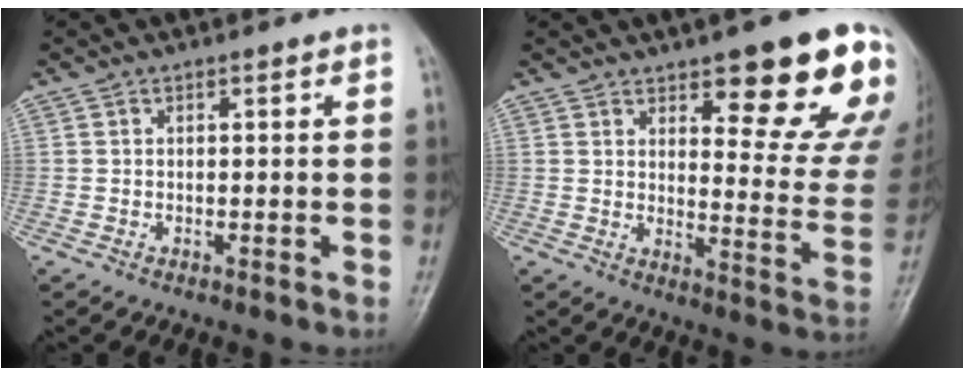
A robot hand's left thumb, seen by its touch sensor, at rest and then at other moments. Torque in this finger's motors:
{"motor_torque": [0.75, 0.70, 1.50, -1.27, 0.07]}